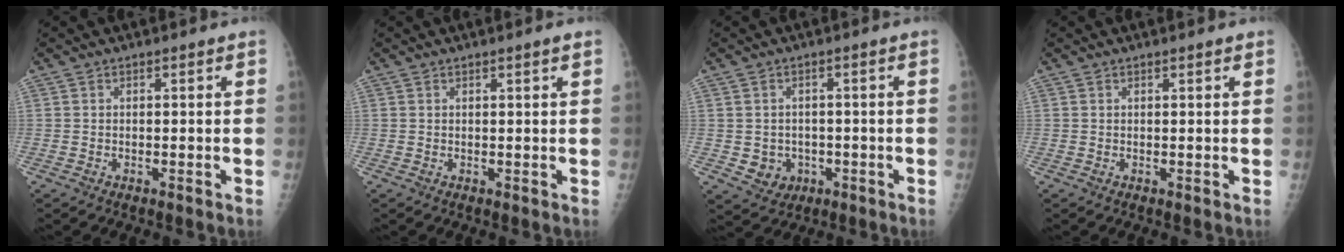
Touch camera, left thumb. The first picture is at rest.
{"total": 1.3, "force": [0.8, -0.2, 1.0], "torque": [-0.018, -0.003, 0.013]}
{"total": 4.6, "force": [-1.1, 4.1, 1.7], "torque": [-0.006, 0.008, -0.004]}
{"total": 1.0, "force": [0.7, 0.0, 0.7], "torque": [-0.009, 0.001, 0.010]}